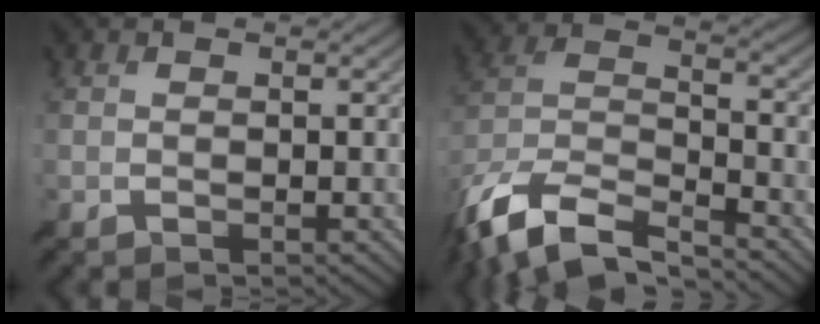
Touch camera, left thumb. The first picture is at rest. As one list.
[{"total": 13.9, "force": [-10.5, 4.6, 7.8], "torque": [-0.180, -0.016, -0.201]}]